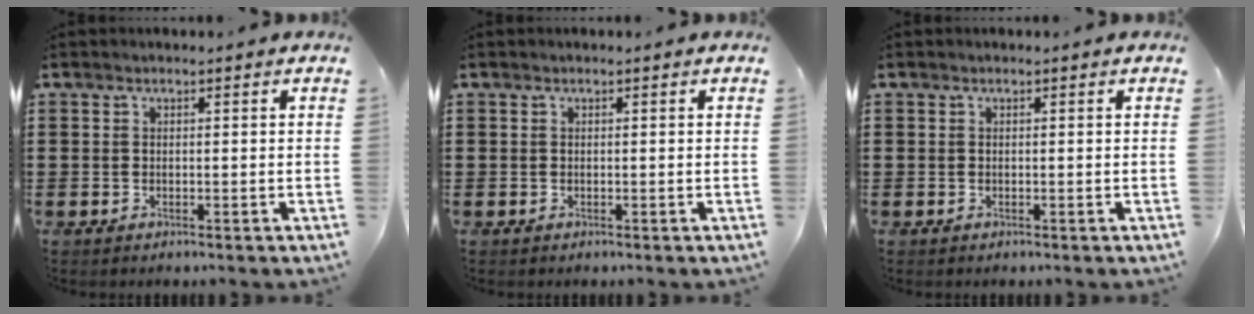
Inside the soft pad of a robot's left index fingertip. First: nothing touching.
{"total": 0.0}
{"total": 0.0}